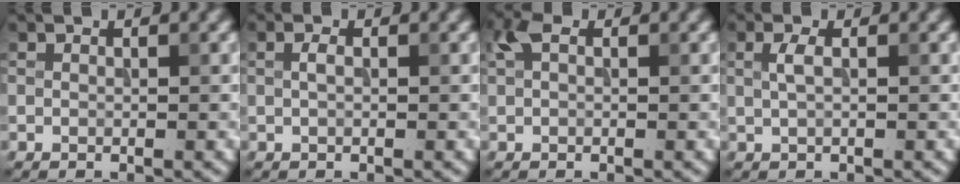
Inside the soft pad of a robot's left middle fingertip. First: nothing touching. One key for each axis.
{"total": 0.8, "fx": 0.1, "fy": 0.4, "fz": 0.7, "tx": -0.017, "ty": 0.001, "tz": 0.002}
{"total": 2.0, "fx": 0.9, "fy": 1.2, "fz": 1.4, "tx": -0.027, "ty": 0.008, "tz": 0.011}
{"total": 1.3, "fx": 0.3, "fy": 0.4, "fz": 1.2, "tx": -0.026, "ty": 0.002, "tz": 0.007}